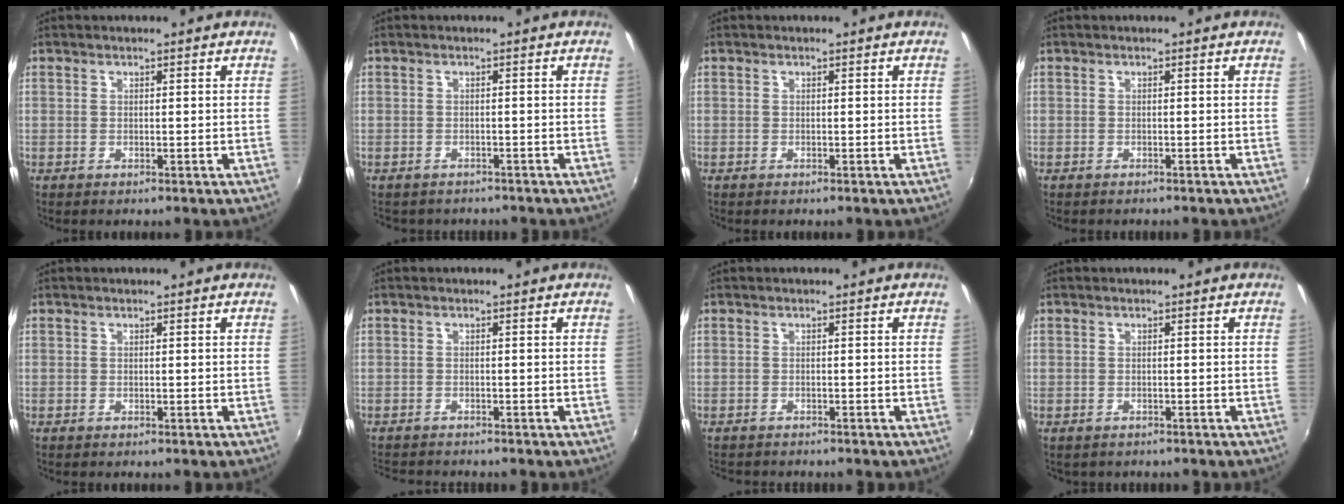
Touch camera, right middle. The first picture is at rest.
{"total": 3.5, "force": [-3.0, 1.4, 0.9], "torque": [-0.025, -0.017, -0.039]}
{"total": 0.0}
{"total": 1.1, "force": [-1.0, 0.2, 0.3], "torque": [-0.010, -0.004, -0.012]}
{"total": 0.0}
{"total": 4.1, "force": [-3.9, 0.4, 1.1], "torque": [-0.032, -0.020, -0.066]}
{"total": 2.5, "force": [-2.4, 0.4, 0.6], "torque": [-0.019, -0.016, -0.036]}
{"total": 1.0, "force": [-0.7, 0.5, 0.3], "torque": [-0.011, -0.003, -0.007]}